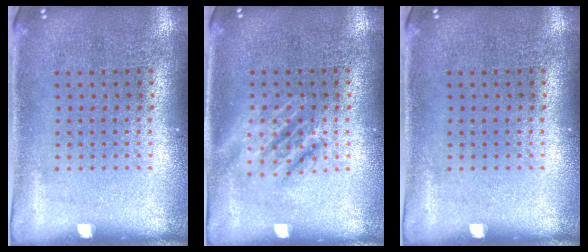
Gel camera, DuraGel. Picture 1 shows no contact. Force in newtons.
{"total": 1.2, "press": 1.2, "slide": 0.2}
{"total": 0.0}